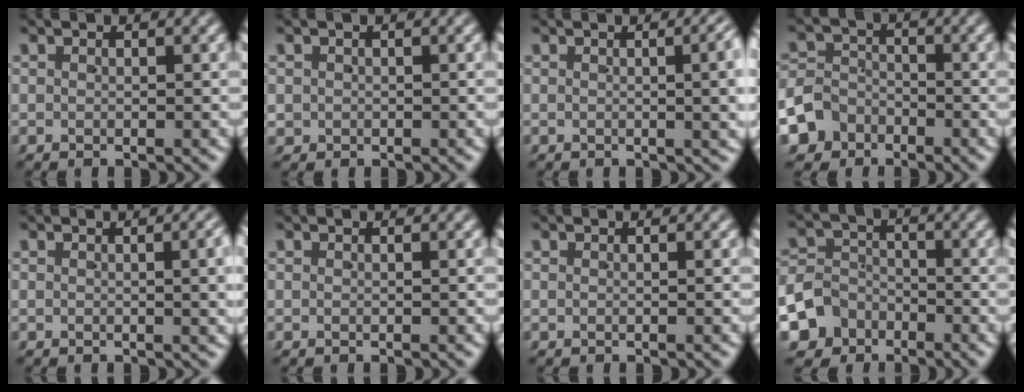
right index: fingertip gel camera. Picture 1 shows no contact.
{"total": 1.3, "force": [-0.2, 1.2, 0.2], "torque": [-0.010, -0.004, 0.003]}
{"total": 3.9, "force": [0.6, 0.8, 3.8], "torque": [-0.028, 0.019, 0.001]}
{"total": 6.8, "force": [-3.3, 5.8, 1.3], "torque": [-0.040, -0.019, -0.059]}
{"total": 2.1, "force": [0.4, 0.1, 2.1], "torque": [-0.017, 0.009, 0.002]}
{"total": 0.0}
{"total": 0.0}
{"total": 8.1, "force": [-3.7, 6.9, 1.8], "torque": [-0.048, -0.026, -0.066]}